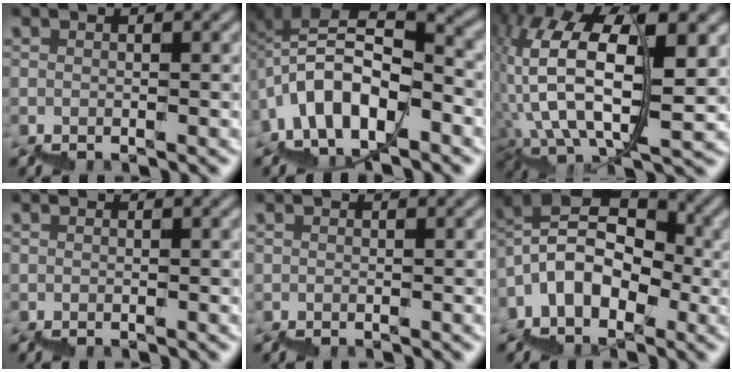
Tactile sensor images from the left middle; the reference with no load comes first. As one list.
[{"total": 6.8, "force": [-1.3, 4.0, 5.3], "torque": [-0.080, 0.016, -0.026]}, {"total": 12.6, "force": [4.7, 5.8, 10.2], "torque": [-0.209, -0.004, 0.103]}, {"total": 0.0}, {"total": 0.0}, {"total": 6.9, "force": [0.9, 4.8, 4.8], "torque": [-0.068, 0.030, 0.007]}]